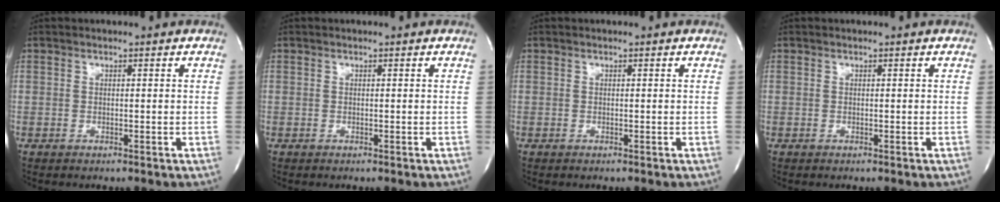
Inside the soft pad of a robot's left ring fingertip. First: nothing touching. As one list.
[{"total": 0.0}, {"total": 0.0}, {"total": 0.0}]